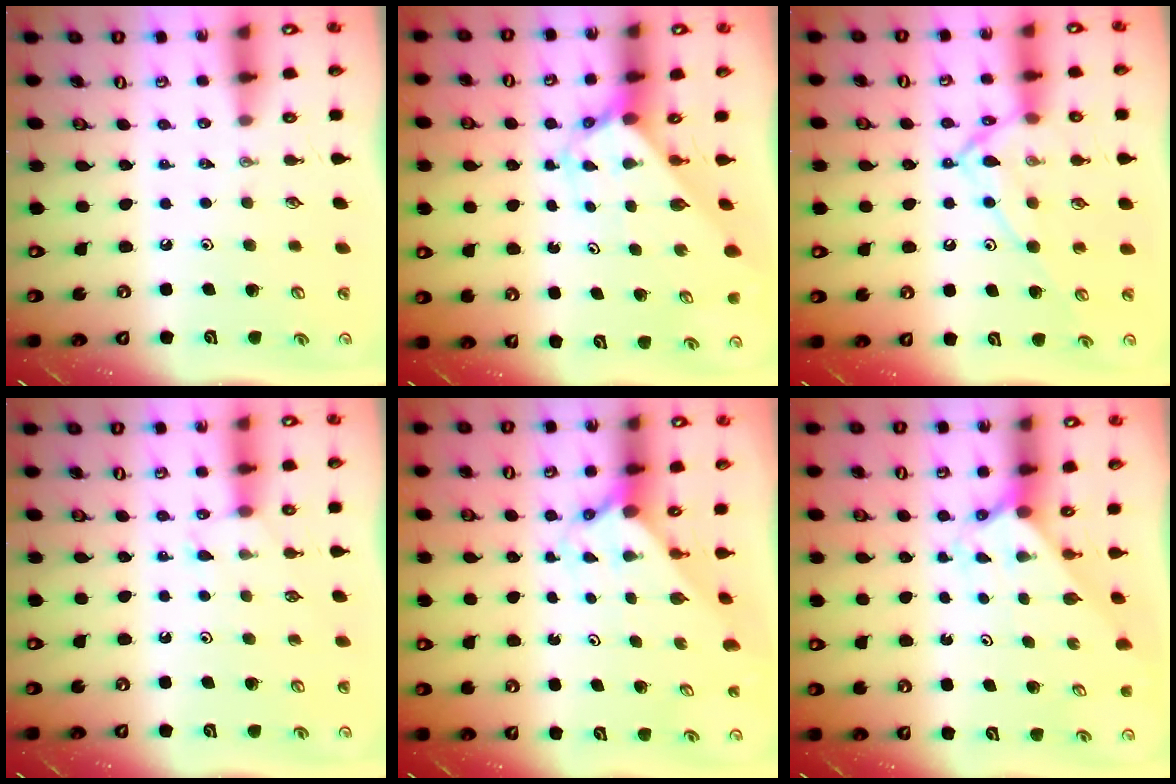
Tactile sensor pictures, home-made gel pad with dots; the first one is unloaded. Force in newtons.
{"total": 2.6, "press": 2.6, "slide": 0.2}
{"total": 13.7, "press": 13.6, "slide": 0.9}
{"total": 4.9, "press": 4.9, "slide": 0.6}
{"total": 1.7, "press": 1.7, "slide": 0.1}
{"total": 1.8, "press": 1.8, "slide": 0.1}